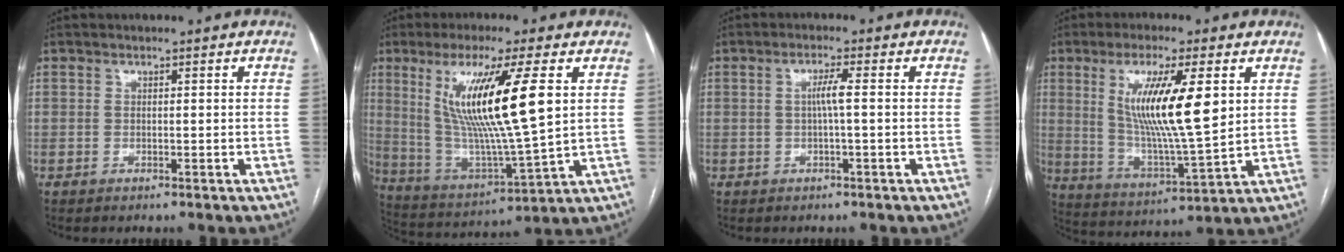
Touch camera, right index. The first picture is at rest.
{"total": 17.7, "force": [4.9, 0.5, 17.0], "torque": [-0.330, -0.012, 0.091]}
{"total": 2.6, "force": [0.0, -0.2, 2.6], "torque": [-0.046, 0.002, 0.000]}
{"total": 14.5, "force": [3.9, 1.6, 13.9], "torque": [-0.266, -0.012, 0.073]}